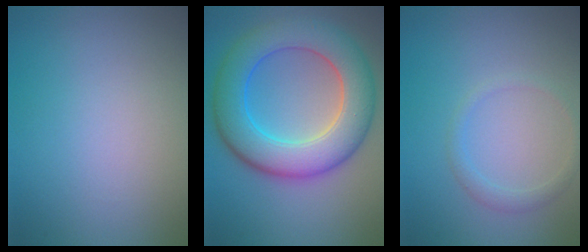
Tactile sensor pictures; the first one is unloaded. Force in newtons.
{"total": 8.7, "press": 8.7, "slide": 0.1}
{"total": 1.2, "press": 1.1, "slide": 0.1}